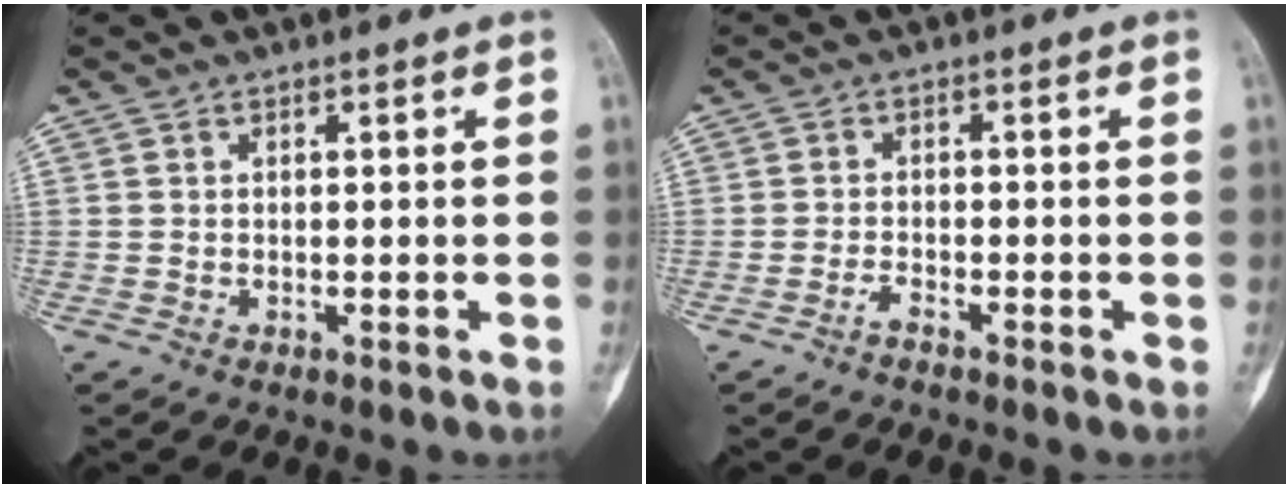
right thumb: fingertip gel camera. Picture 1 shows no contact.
{"total": 1.5, "force": [-1.3, 0.3, 0.7], "torque": [-0.020, 0.006, -0.027]}